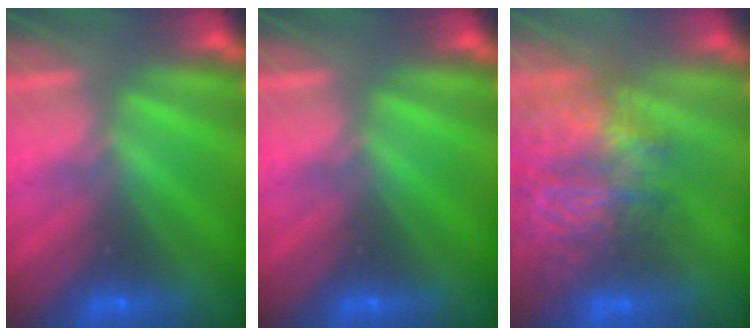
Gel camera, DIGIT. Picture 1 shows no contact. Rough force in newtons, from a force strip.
{"total": 0.0}
{"total": 10.8}